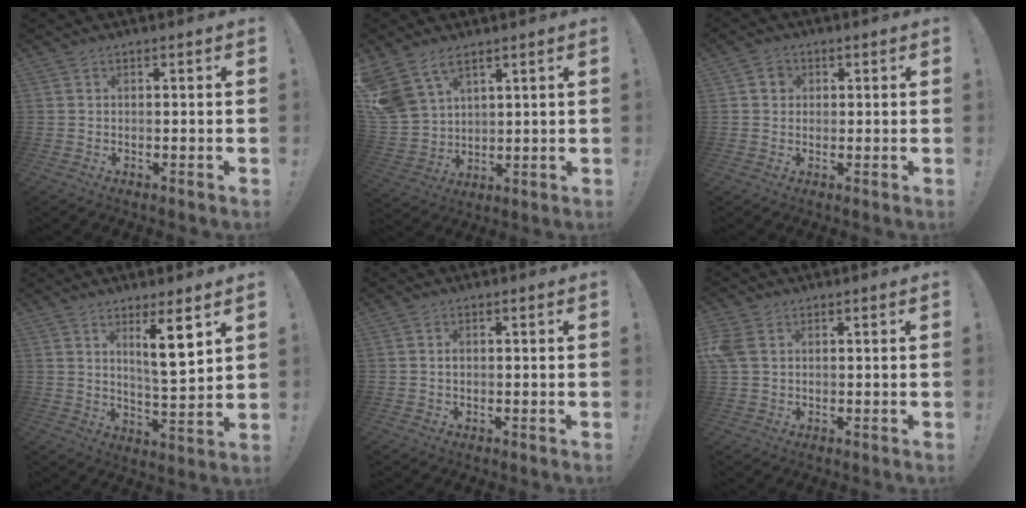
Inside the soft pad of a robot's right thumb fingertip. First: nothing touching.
{"total": 10.7, "force": [7.2, 6.4, 4.6], "torque": [-0.114, -0.039, 0.147]}
{"total": 3.2, "force": [0.7, 3.0, 1.0], "torque": [-0.008, 0.000, 0.011]}
{"total": 10.3, "force": [5.3, 1.6, 8.7], "torque": [-0.131, -0.027, 0.082]}
{"total": 0.9, "force": [-0.1, 0.9, 0.3], "torque": [-0.015, 0.008, 0.000]}
{"total": 5.5, "force": [1.4, 4.1, 3.4], "torque": [-0.074, 0.006, 0.030]}